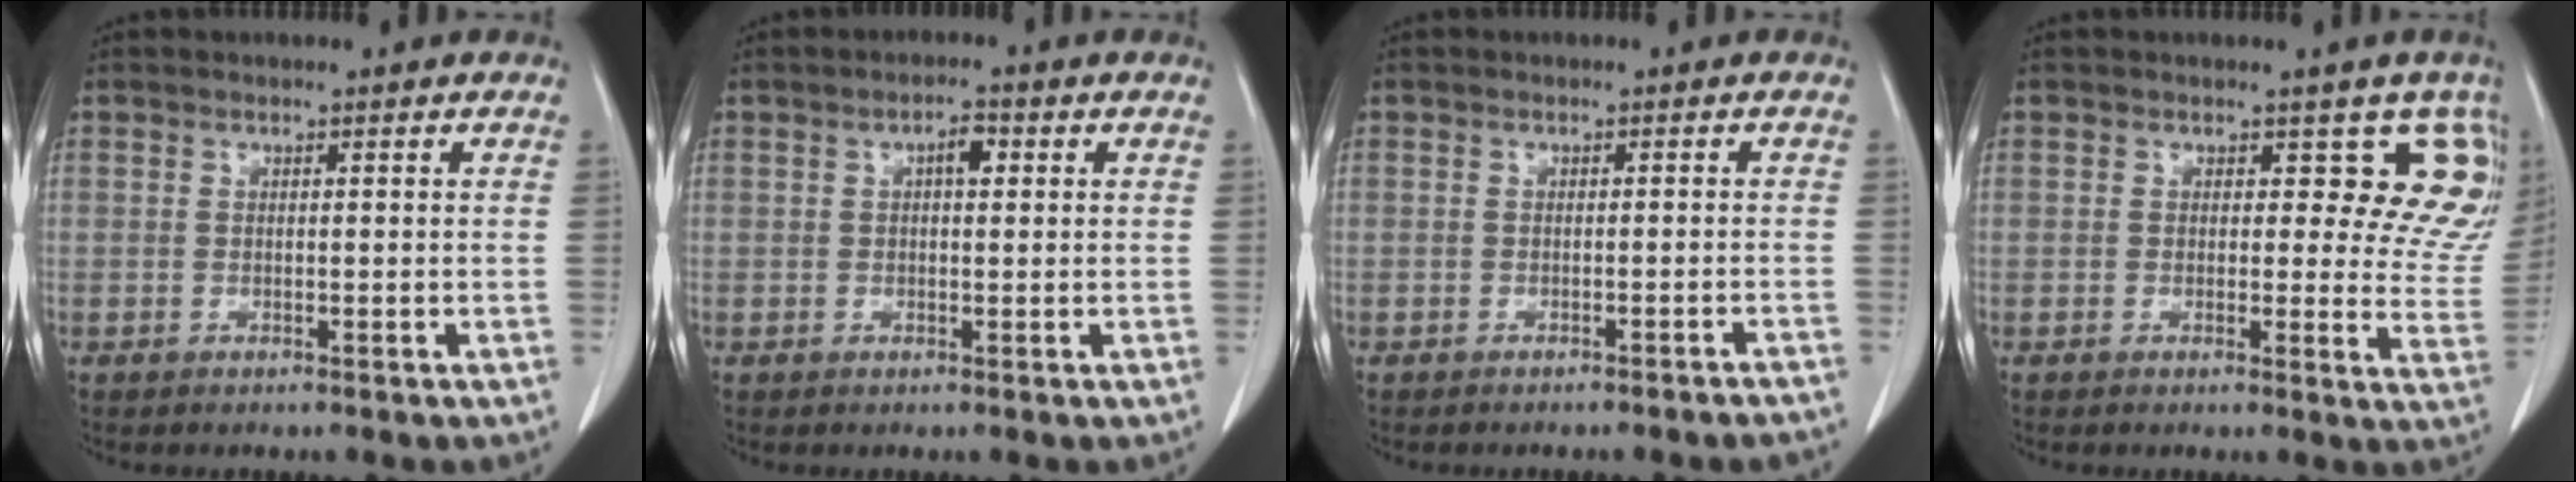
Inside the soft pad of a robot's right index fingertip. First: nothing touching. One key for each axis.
{"total": 2.6, "fx": 0.7, "fy": 1.0, "fz": 2.3, "tx": -0.037, "ty": 0.006, "tz": 0.010}
{"total": 5.5, "fx": -5.3, "fy": 0.4, "fz": 1.6, "tx": -0.016, "ty": -0.009, "tz": -0.054}
{"total": 8.4, "fx": 5.3, "fy": 4.6, "fz": 4.5, "tx": -0.016, "ty": -0.013, "tz": 0.032}